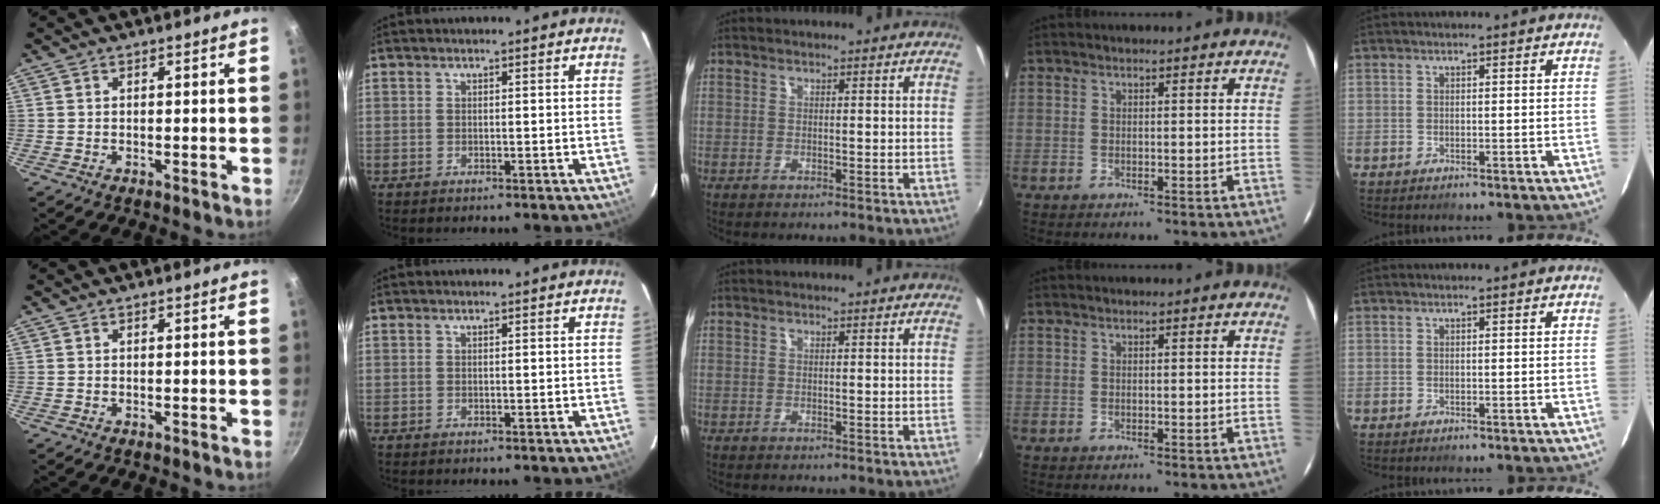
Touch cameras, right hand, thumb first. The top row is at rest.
{}